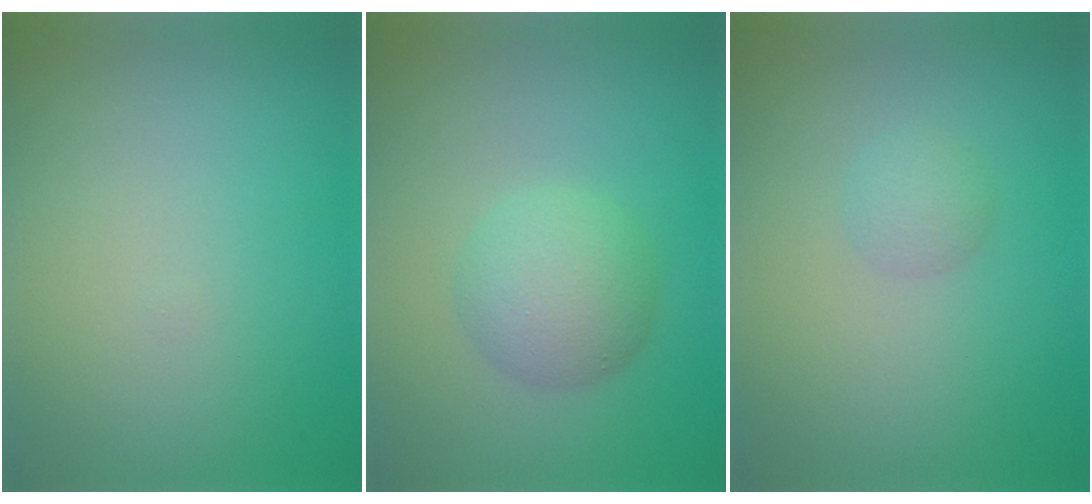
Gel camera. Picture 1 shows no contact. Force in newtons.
{"total": 4.1, "press": 4.1, "slide": 0.1}
{"total": 1.5, "press": 1.5, "slide": 0.1}